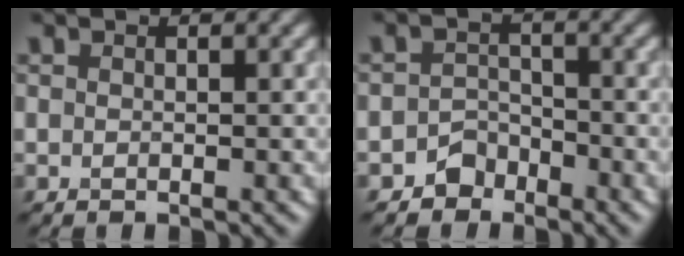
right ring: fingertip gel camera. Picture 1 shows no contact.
{"total": 2.2, "force": [-1.6, 1.5, 0.2], "torque": [0.009, 0.010, -0.032]}